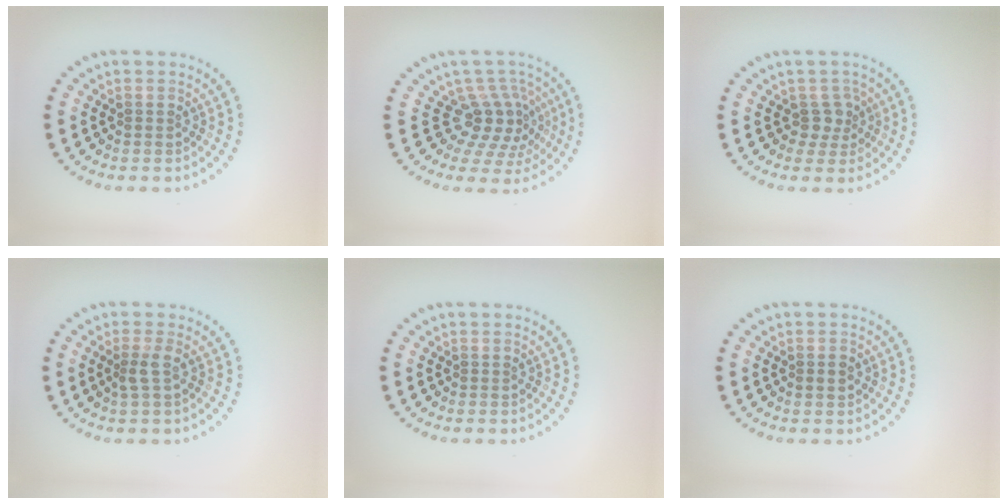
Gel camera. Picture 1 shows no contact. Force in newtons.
{"total": 4.0, "press": 2.7, "slide": 2.9}
{"total": 1.9, "press": 1.5, "slide": 1.2}
{"total": 1.4, "press": 1.1, "slide": 0.8}
{"total": 0.0}
{"total": 1.2, "press": 1.1, "slide": 0.2}